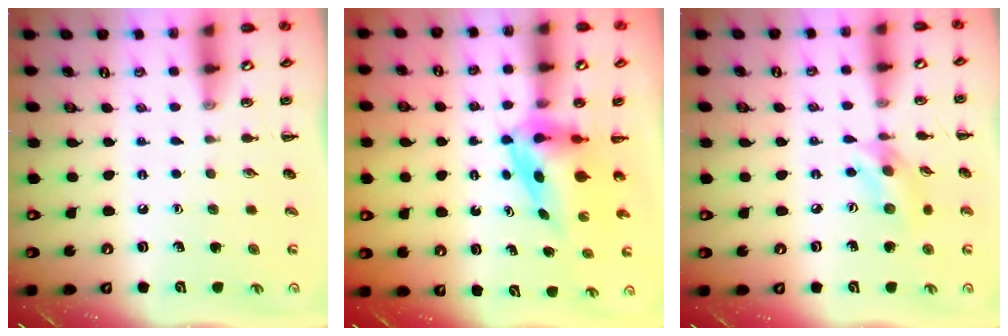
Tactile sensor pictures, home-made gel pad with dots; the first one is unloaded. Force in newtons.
{"total": 4.0, "press": 3.9, "slide": 0.7}
{"total": 6.9, "press": 6.8, "slide": 0.9}